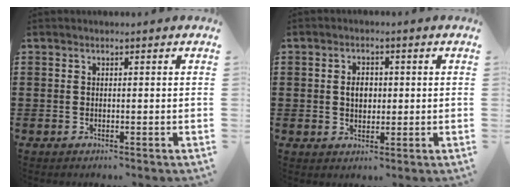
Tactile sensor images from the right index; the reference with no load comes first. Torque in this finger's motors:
{"motor_torque": [1.55, 0.56, 0.37, 0.07]}